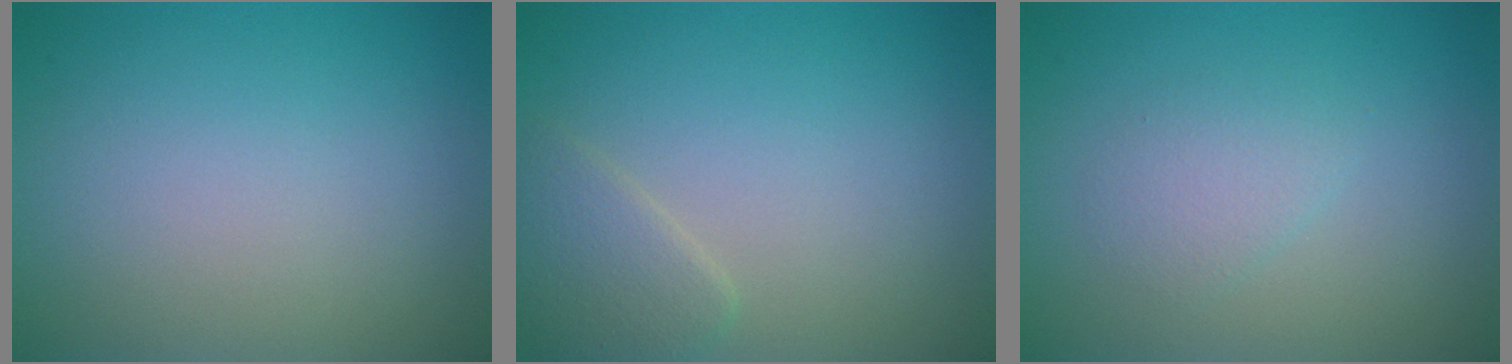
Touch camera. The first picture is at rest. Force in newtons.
{"total": 2.2, "press": 2.2, "slide": 0.1}
{"total": 1.6, "press": 1.6, "slide": 0.1}